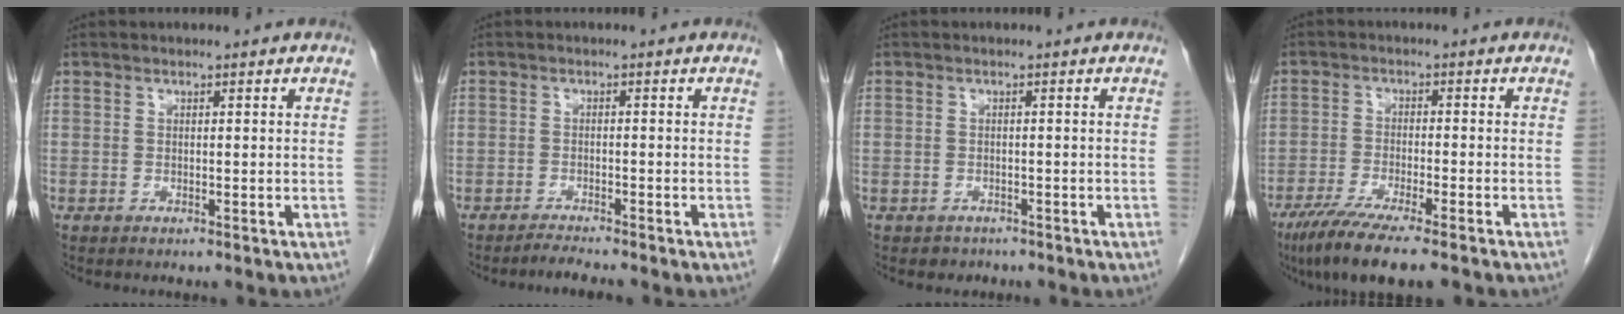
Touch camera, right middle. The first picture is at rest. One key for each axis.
{"total": 2.1, "fx": -2.0, "fy": -0.4, "fz": 0.5, "tx": -0.015, "ty": -0.010, "tz": -0.037}
{"total": 1.2, "fx": -0.9, "fy": 0.8, "fz": -0.1, "tx": -0.007, "ty": 0.002, "tz": -0.014}
{"total": 9.8, "fx": -7.2, "fy": 0.6, "fz": 6.6, "tx": -0.109, "ty": -0.025, "tz": -0.116}